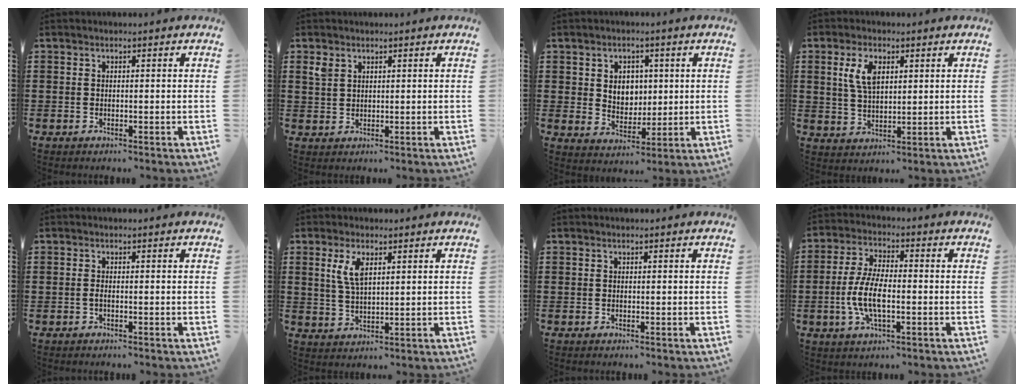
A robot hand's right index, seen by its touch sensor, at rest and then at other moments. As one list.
[{"total": 2.2, "force": [1.5, 1.3, 0.9], "torque": [-0.023, 0.004, 0.028]}, {"total": 4.4, "force": [1.1, 4.0, 1.5], "torque": [-0.031, 0.006, 0.015]}, {"total": 5.5, "force": [2.0, 2.7, 4.3], "torque": [-0.095, 0.011, 0.034]}, {"total": 0.8, "force": [-0.3, 0.2, 0.7], "torque": [-0.014, -0.005, -0.005]}, {"total": 4.7, "force": [1.9, 1.9, 3.8], "torque": [-0.083, 0.007, 0.033]}, {"total": 0.0}, {"total": 7.6, "force": [-1.7, 3.0, 6.8], "torque": [-0.157, -0.007, -0.040]}]